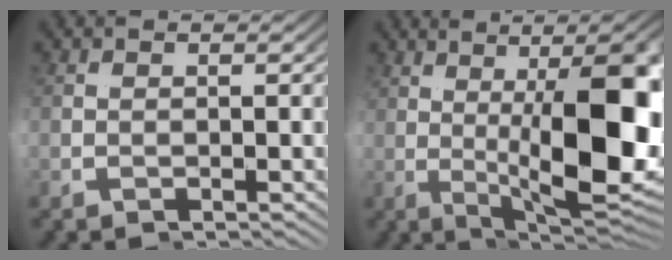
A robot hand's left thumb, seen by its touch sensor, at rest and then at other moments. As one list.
[{"total": 12.4, "force": [-1.0, 1.7, 12.2], "torque": [-0.181, 0.003, -0.003]}]